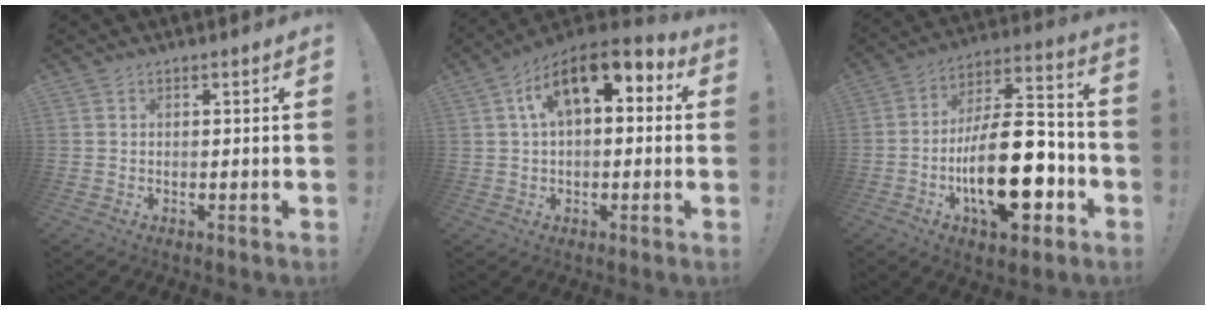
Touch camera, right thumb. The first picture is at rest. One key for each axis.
{"total": 12.8, "fx": 4.8, "fy": 6.3, "fz": 10.0, "tx": -0.178, "ty": -0.007, "tz": 0.087}
{"total": 24.5, "fx": -6.7, "fy": 10.7, "fz": 21.0, "tx": -0.369, "ty": 0.036, "tz": -0.101}